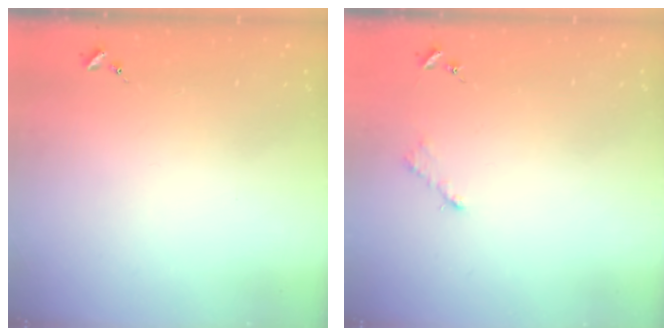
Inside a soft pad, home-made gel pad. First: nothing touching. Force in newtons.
{"total": 2.6, "press": 2.6, "slide": 0.4}